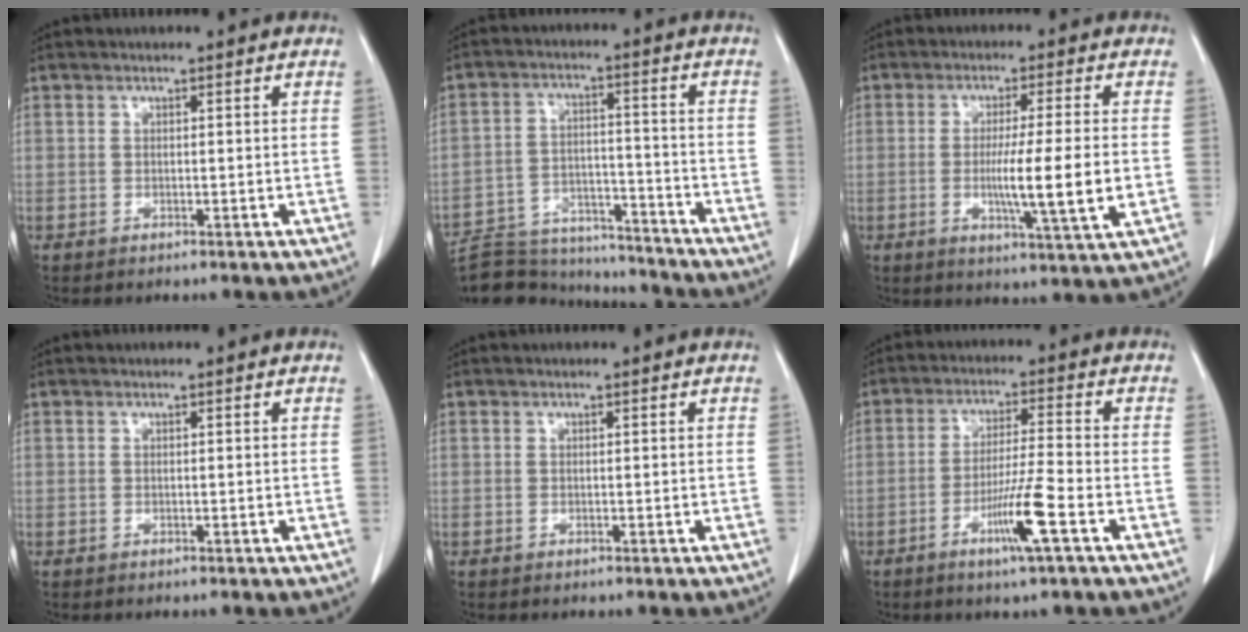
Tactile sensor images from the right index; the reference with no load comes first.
{"total": 17.1, "force": [-16.3, 4.1, 3.2], "torque": [-0.070, 0.020, -0.242]}
{"total": 10.2, "force": [-1.5, -0.5, 10.1], "torque": [-0.167, -0.020, -0.029]}
{"total": 0.0}
{"total": 0.0}
{"total": 8.1, "force": [-3.7, -0.6, 7.1], "torque": [-0.134, -0.010, -0.070]}